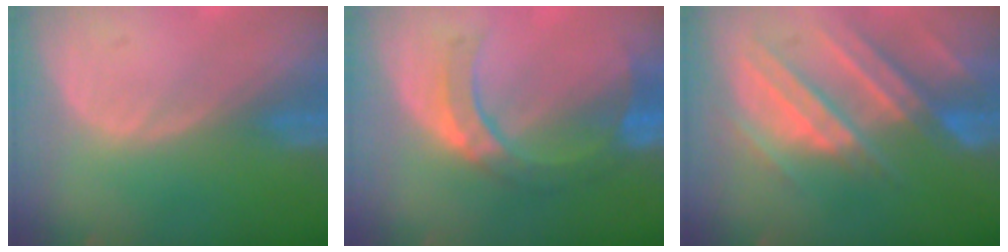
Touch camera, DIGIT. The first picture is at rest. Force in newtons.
{"total": 7.1, "press": 7.0, "slide": 0.8}
{"total": 11.0, "press": 9.8, "slide": 5.0}